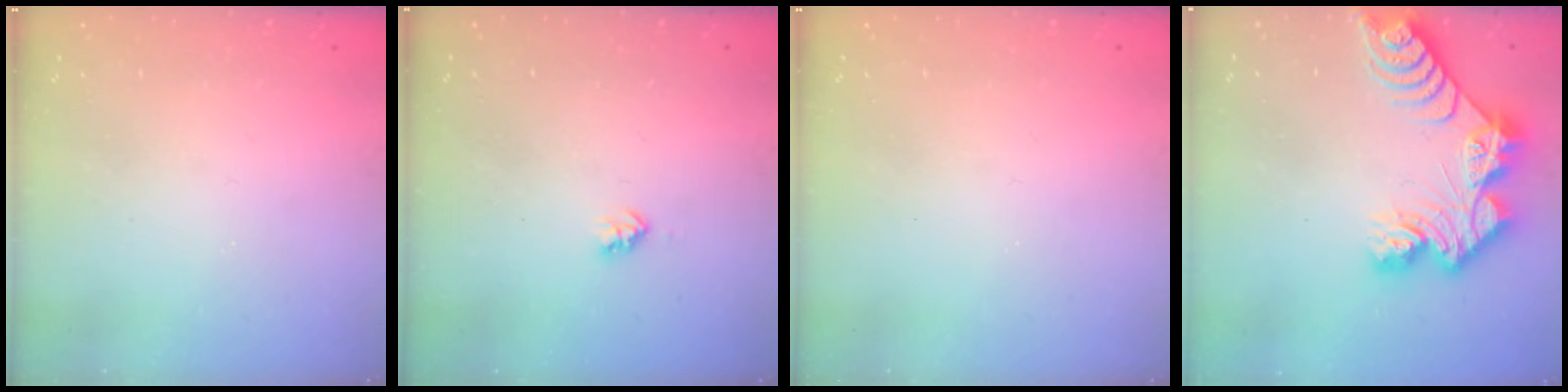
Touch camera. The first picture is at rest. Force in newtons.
{"total": 3.0, "press": 2.9, "slide": 0.4}
{"total": 0.0}
{"total": 13.6, "press": 13.6, "slide": 0.5}